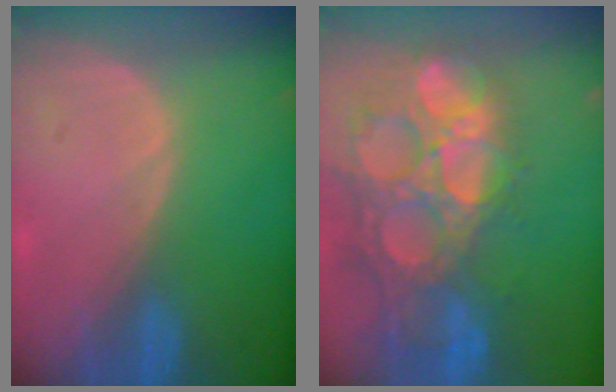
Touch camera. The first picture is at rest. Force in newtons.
{"total": 15.1, "press": 12.5, "slide": 8.5}